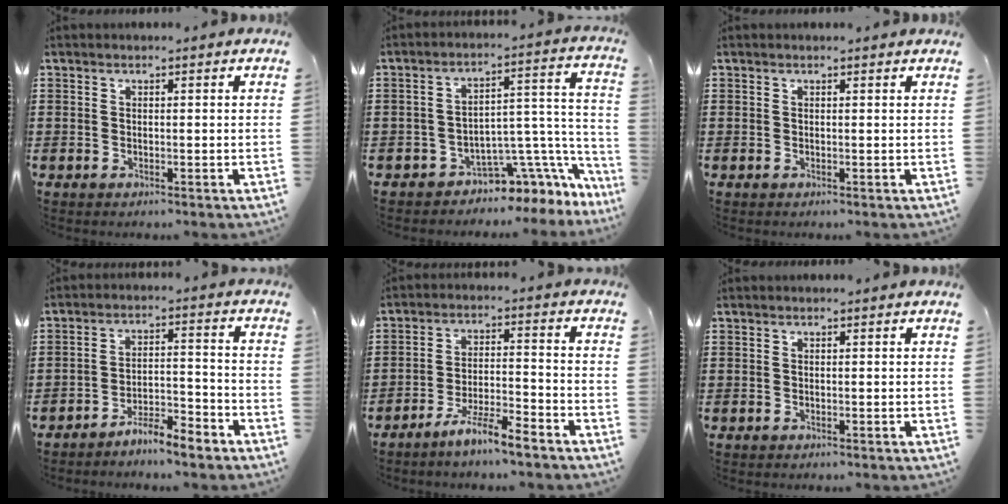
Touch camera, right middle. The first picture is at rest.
{"total": 5.7, "force": [-4.7, 2.5, 2.2], "torque": [-0.035, -0.013, -0.086]}
{"total": 0.0}
{"total": 5.0, "force": [-4.9, 0.2, 1.2], "torque": [-0.023, 0.007, -0.096]}
{"total": 6.0, "force": [-5.2, 0.1, 3.0], "torque": [-0.065, -0.007, -0.099]}
{"total": 0.0}